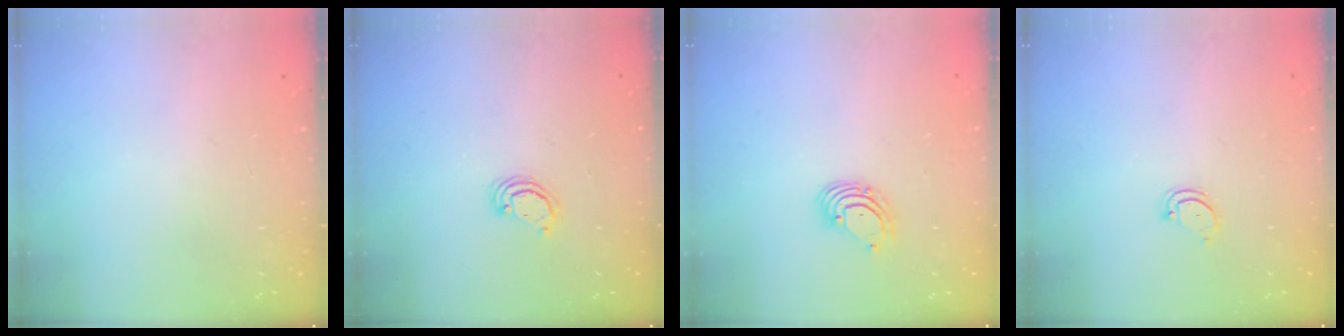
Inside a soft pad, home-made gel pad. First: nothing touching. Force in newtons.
{"total": 2.3, "press": 2.3, "slide": 0.3}
{"total": 2.7, "press": 2.7, "slide": 0.3}
{"total": 2.8, "press": 2.8, "slide": 0.2}